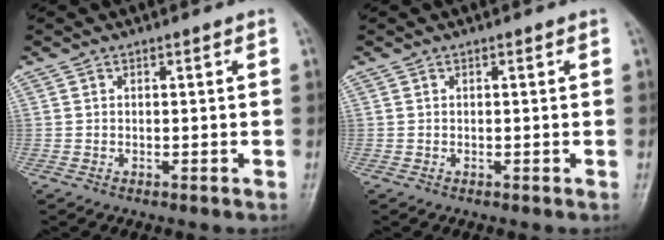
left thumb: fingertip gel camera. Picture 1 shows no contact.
{"total": 0.0}